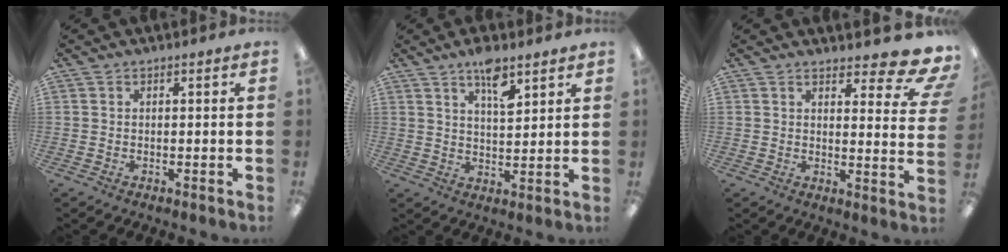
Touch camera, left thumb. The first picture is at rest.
{"total": 7.3, "force": [4.9, 2.6, 4.7], "torque": [-0.065, -0.029, 0.080]}
{"total": 8.2, "force": [6.1, 2.8, 4.8], "torque": [-0.049, -0.044, 0.102]}